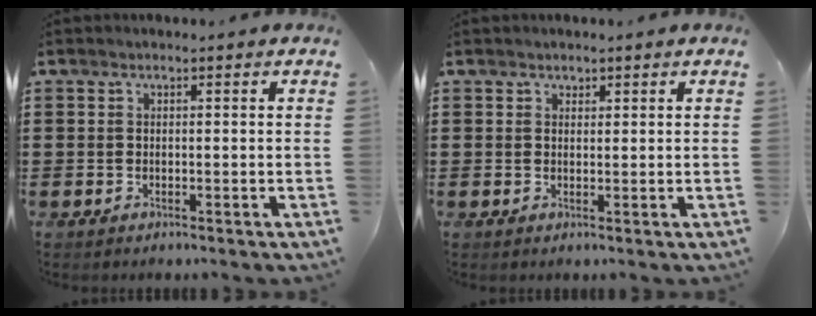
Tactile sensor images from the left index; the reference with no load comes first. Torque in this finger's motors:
{"motor_torque": [0.00, 0.03, -0.01, -0.01]}